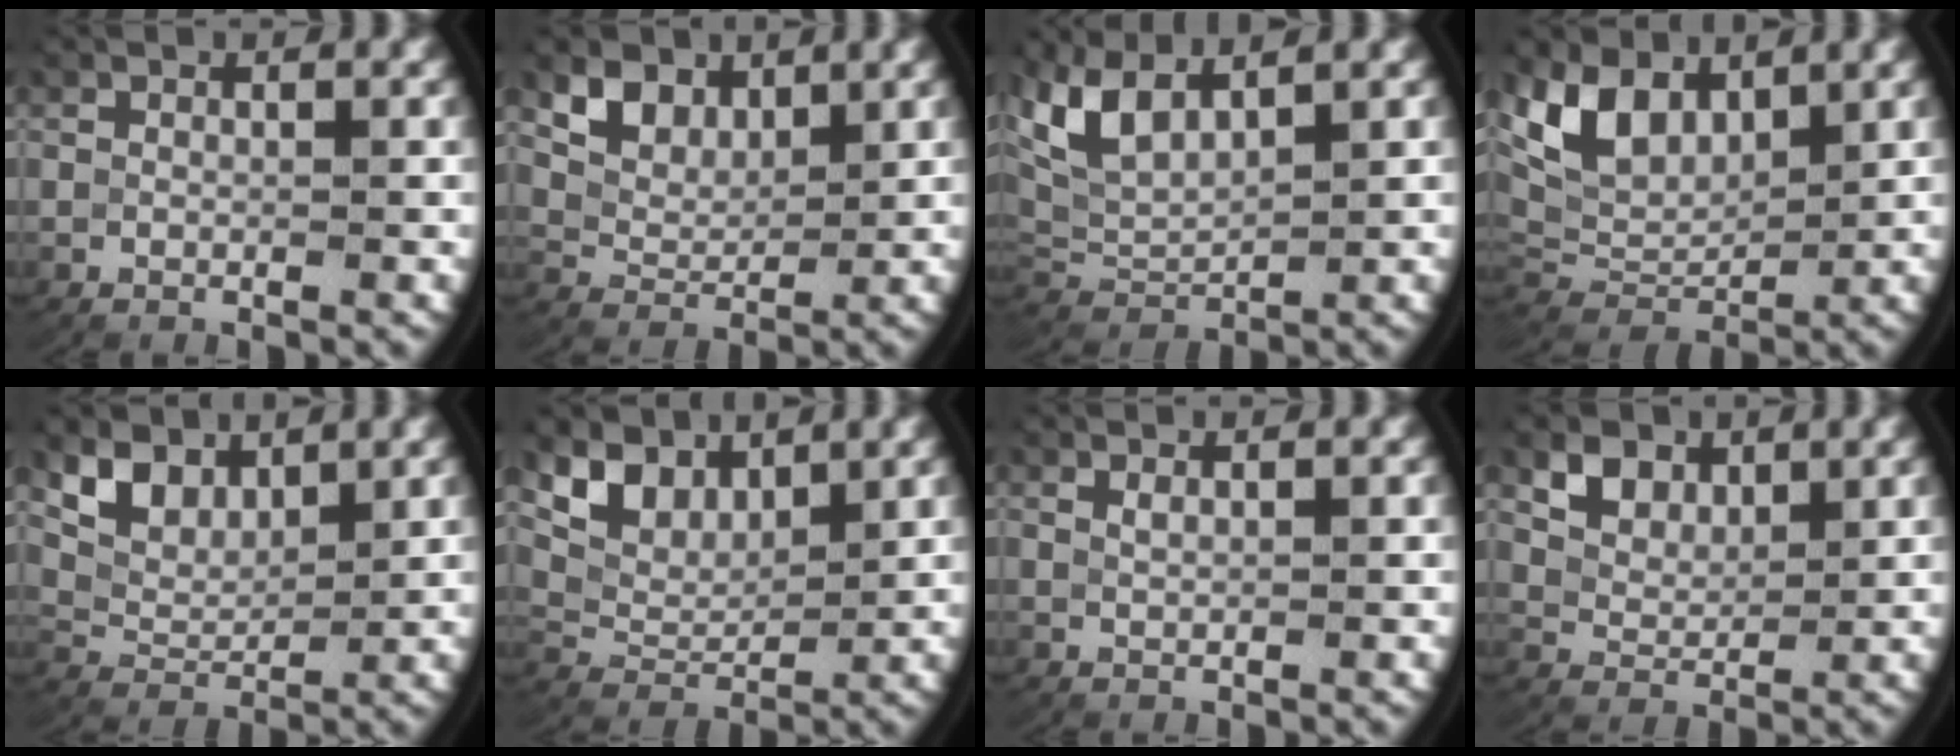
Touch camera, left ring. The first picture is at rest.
{"total": 5.2, "force": [2.8, 3.5, 2.6], "torque": [-0.071, -0.009, 0.056]}
{"total": 7.4, "force": [2.4, 5.5, 4.4], "torque": [-0.133, -0.012, 0.046]}
{"total": 8.6, "force": [3.0, 6.1, 5.3], "torque": [-0.128, -0.013, 0.060]}
{"total": 5.8, "force": [2.9, 3.8, 3.3], "torque": [-0.083, -0.009, 0.058]}
{"total": 7.0, "force": [3.1, 4.7, 4.1], "torque": [-0.102, -0.011, 0.062]}
{"total": 0.7, "force": [0.5, -0.2, 0.3], "torque": [-0.010, -0.003, 0.016]}
{"total": 4.0, "force": [2.3, 2.7, 1.8], "torque": [-0.051, -0.008, 0.046]}